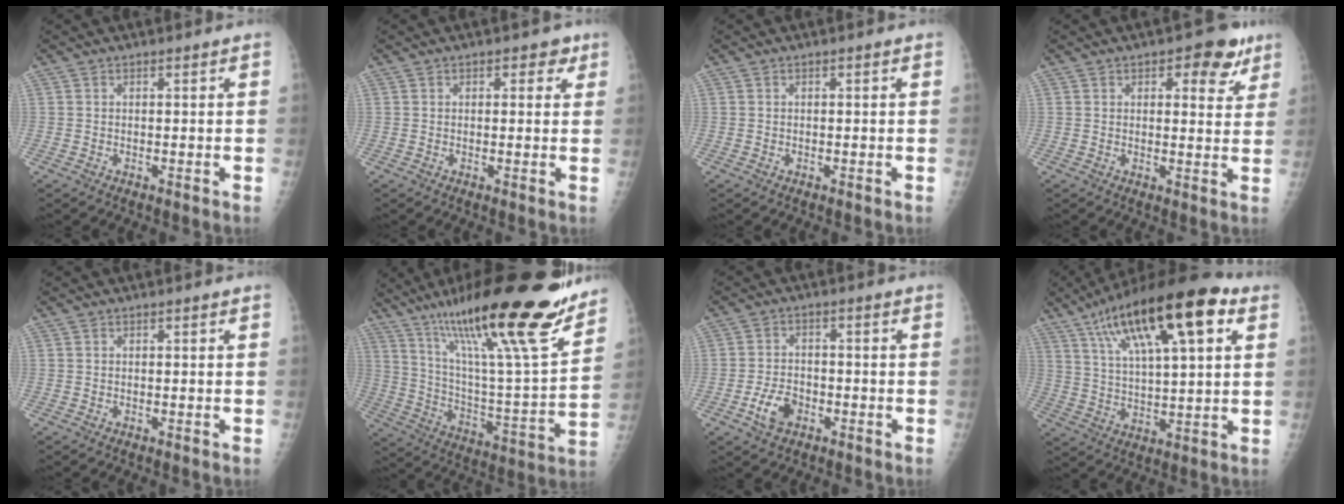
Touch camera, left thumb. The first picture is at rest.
{"total": 2.9, "force": [1.4, 1.9, 1.7], "torque": [0.002, -0.001, 0.013]}
{"total": 0.0}
{"total": 7.3, "force": [3.9, 3.7, 5.0], "torque": [-0.026, -0.013, 0.042]}
{"total": 0.0}
{"total": 29.4, "force": [20.6, 4.1, 20.5], "torque": [-0.313, -0.062, 0.338]}
{"total": 5.7, "force": [-2.6, 3.7, 3.4], "torque": [-0.058, 0.017, -0.047]}
{"total": 22.9, "force": [10.6, 7.4, 18.9], "torque": [-0.299, 0.002, 0.177]}